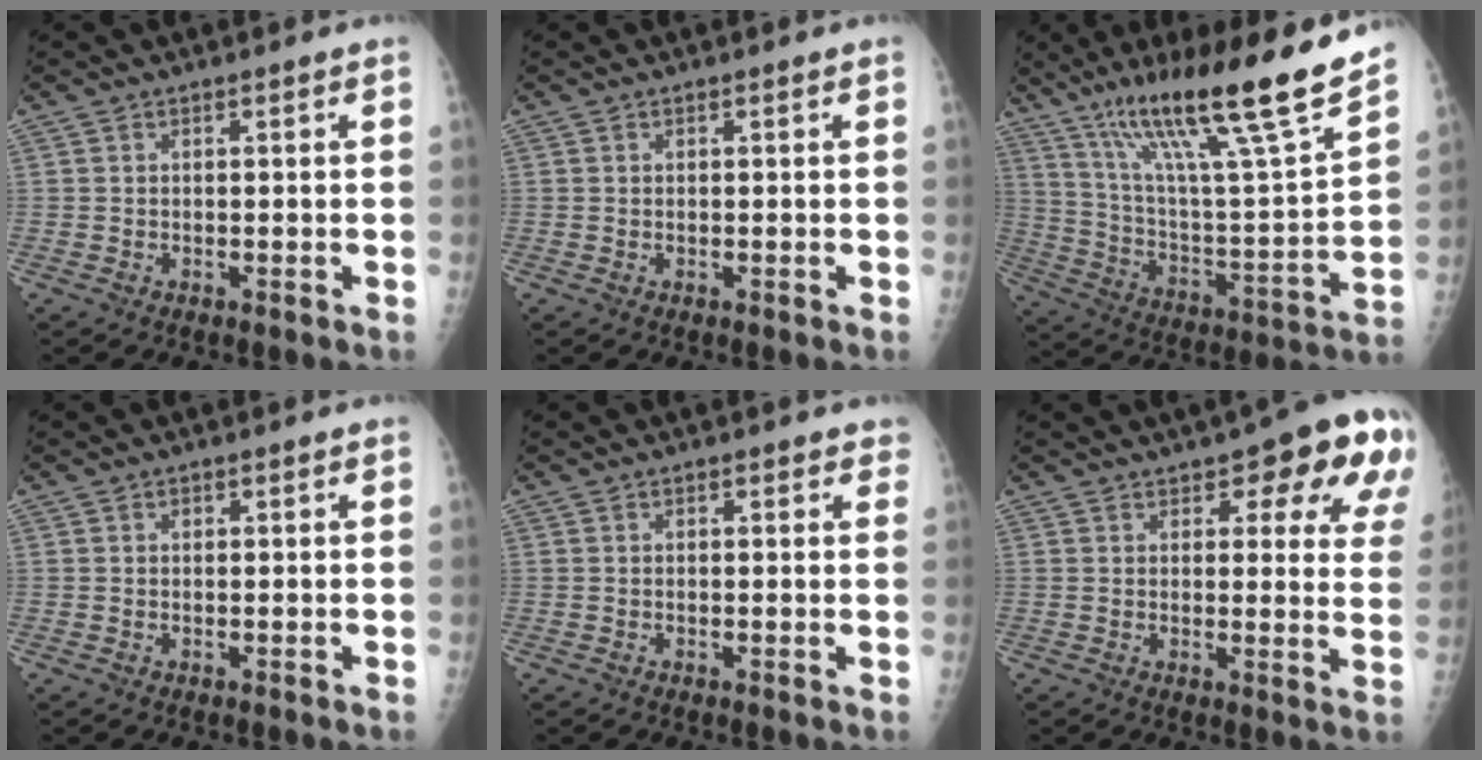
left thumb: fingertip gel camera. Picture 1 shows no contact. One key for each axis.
{"total": 0.0}
{"total": 25.3, "fx": 17.4, "fy": 2.0, "fz": 18.2, "tx": -0.280, "ty": -0.061, "tz": 0.300}
{"total": 0.6, "fx": 0.3, "fy": 0.5, "fz": 0.3, "tx": 0.000, "ty": 0.000, "tz": 0.004}
{"total": 1.9, "fx": 1.1, "fy": 1.1, "fz": 1.1, "tx": 0.004, "ty": -0.001, "tz": 0.008}
{"total": 15.4, "fx": 8.2, "fy": 5.9, "fz": 11.6, "tx": -0.095, "ty": -0.030, "tz": 0.088}